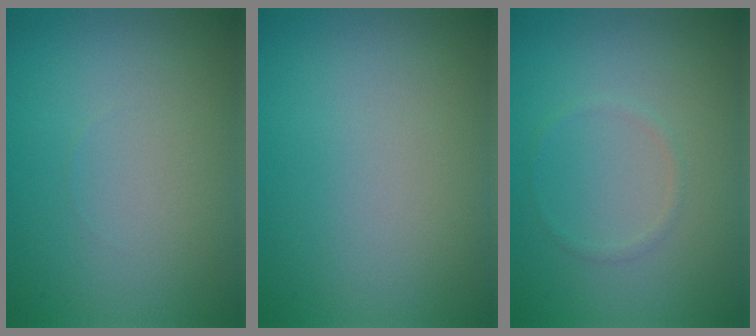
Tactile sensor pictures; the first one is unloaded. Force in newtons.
{"total": 0.0}
{"total": 0.6, "press": 0.6, "slide": 0.1}